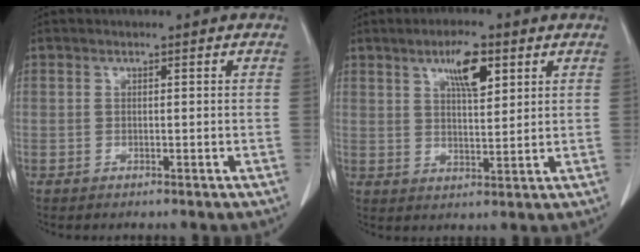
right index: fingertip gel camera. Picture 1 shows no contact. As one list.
[{"total": 6.5, "force": [3.3, 1.7, 5.3], "torque": [-0.092, 0.000, 0.057]}]